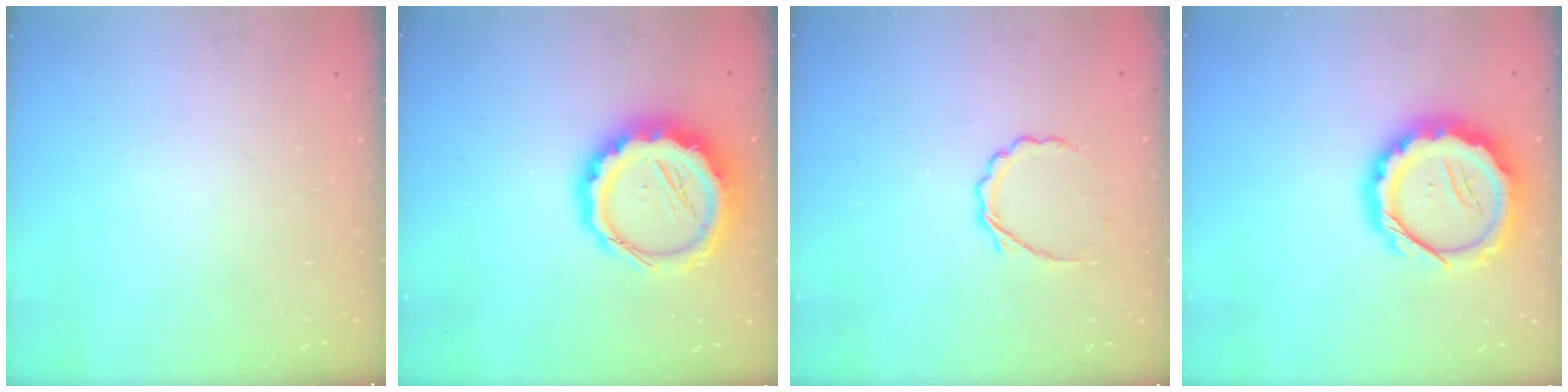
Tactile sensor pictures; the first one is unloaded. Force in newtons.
{"total": 14.6, "press": 14.3, "slide": 3.3}
{"total": 5.3, "press": 5.2, "slide": 1.3}
{"total": 15.3, "press": 15.0, "slide": 3.0}